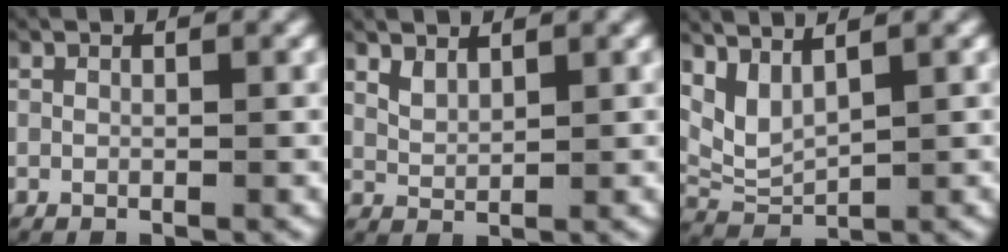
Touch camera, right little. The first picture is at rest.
{"total": 1.5, "force": [1.2, 0.7, 0.6], "torque": [-0.021, -0.005, 0.027]}
{"total": 6.0, "force": [1.7, 4.7, 3.3], "torque": [-0.096, -0.014, 0.034]}